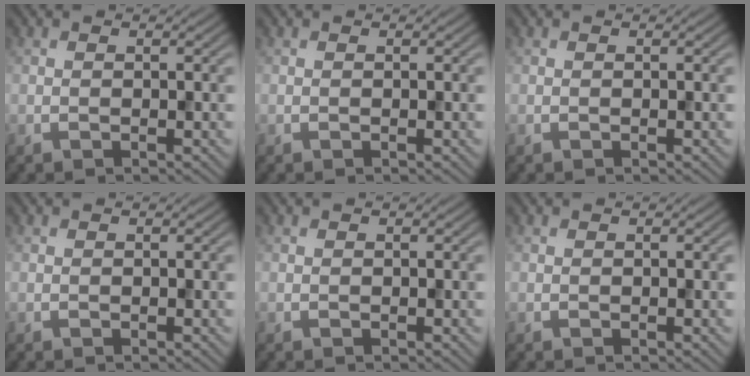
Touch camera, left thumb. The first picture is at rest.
{"total": 0.0}
{"total": 0.0}
{"total": 0.0}
{"total": 0.0}
{"total": 0.0}